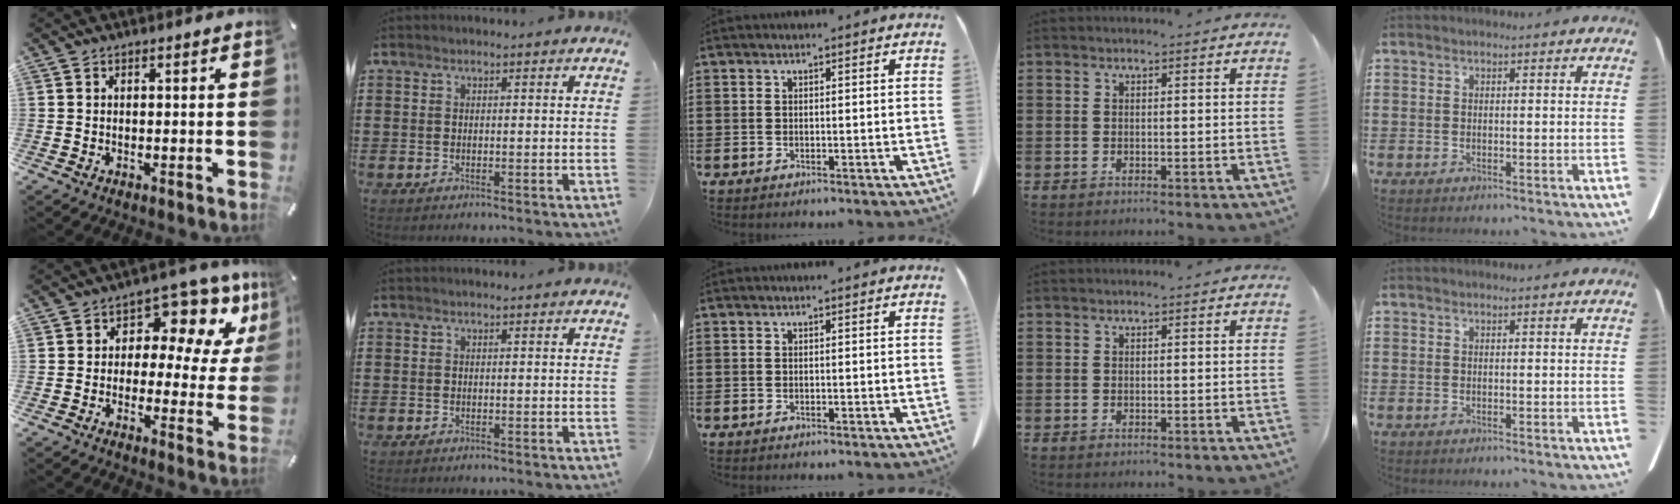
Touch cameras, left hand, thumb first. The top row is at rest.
{"thumb": {"total": 10.5, "force": [5.6, 6.6, 6.0], "torque": [-0.083, -0.042, 0.097]}}